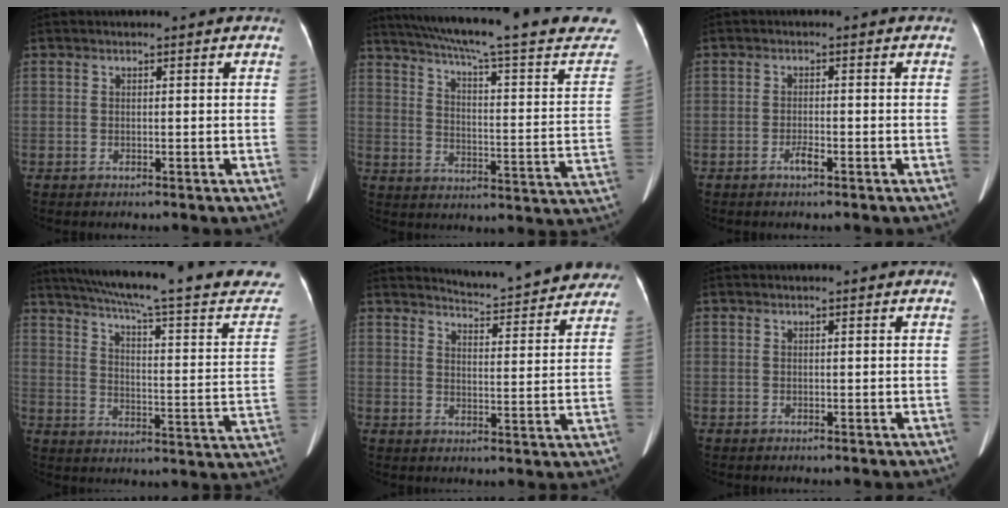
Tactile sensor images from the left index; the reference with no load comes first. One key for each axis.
{"total": 30.7, "fx": 26.6, "fy": 2.5, "fz": 15.2, "tx": -0.228, "ty": -0.057, "tz": 0.331}
{"total": 1.7, "fx": -1.3, "fy": 0.2, "fz": 1.1, "tx": -0.027, "ty": -0.004, "tz": -0.021}
{"total": 30.1, "fx": 26.1, "fy": 2.7, "fz": 14.8, "tx": -0.221, "ty": -0.056, "tz": 0.324}
{"total": 15.1, "fx": 14.4, "fy": 2.2, "fz": 4.0, "tx": -0.040, "ty": -0.028, "tz": 0.162}
{"total": 0.0}